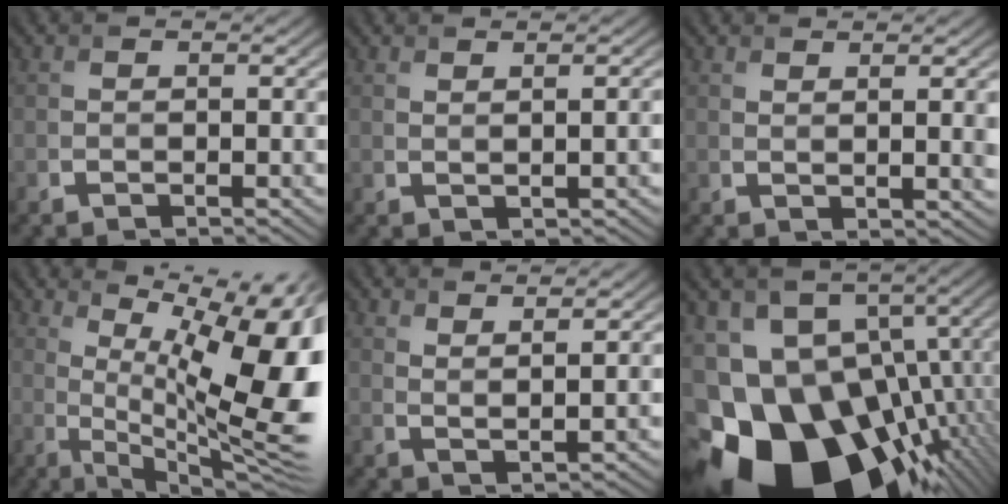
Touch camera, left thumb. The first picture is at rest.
{"total": 1.5, "force": [1.0, 0.1, 1.1], "torque": [-0.014, 0.004, 0.018]}
{"total": 3.1, "force": [1.7, 0.5, 2.5], "torque": [-0.040, 0.001, 0.033]}
{"total": 16.8, "force": [2.2, 5.7, 15.6], "torque": [-0.206, 0.011, 0.043]}
{"total": 3.9, "force": [3.3, 0.5, 1.9], "torque": [-0.025, -0.010, 0.059]}
{"total": 21.8, "force": [-9.2, 14.4, 13.5], "torque": [-0.247, -0.025, -0.143]}